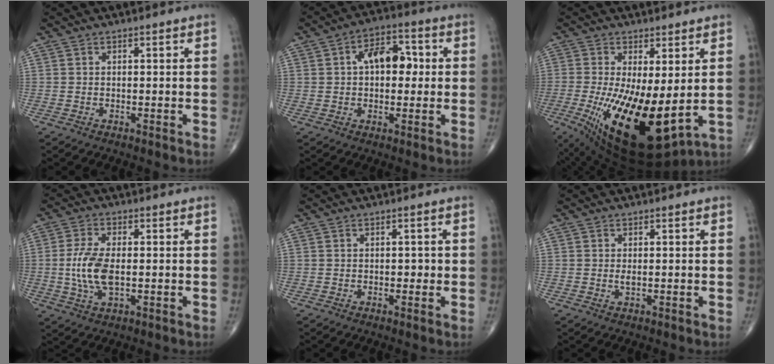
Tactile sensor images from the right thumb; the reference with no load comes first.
{"total": 9.5, "force": [1.3, 5.8, 7.4], "torque": [-0.089, 0.021, 0.014]}
{"total": 19.5, "force": [-2.4, 7.7, 17.7], "torque": [-0.315, -0.038, -0.011]}
{"total": 8.5, "force": [-0.5, 4.0, 7.5], "torque": [-0.161, -0.002, -0.010]}
{"total": 1.5, "force": [-0.1, 0.9, 1.1], "torque": [-0.005, 0.003, -0.004]}
{"total": 0.9, "force": [0.0, 0.4, 0.9], "torque": [-0.018, -0.004, 0.002]}